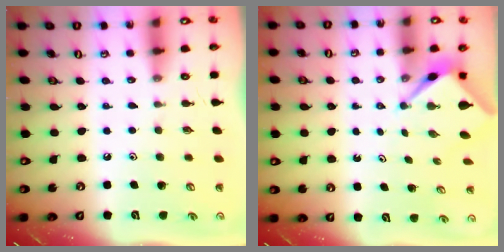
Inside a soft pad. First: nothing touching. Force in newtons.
{"total": 2.6, "press": 2.6, "slide": 0.1}